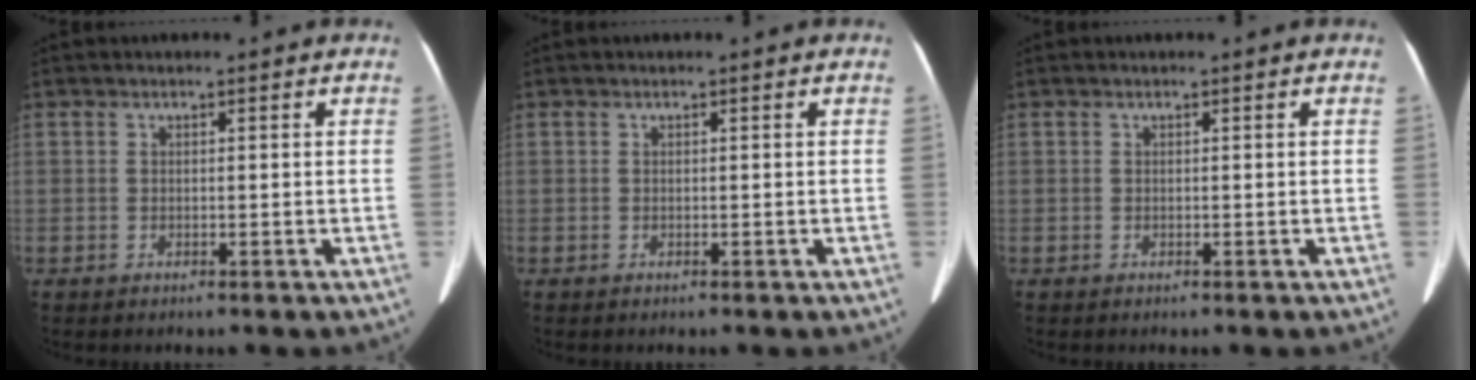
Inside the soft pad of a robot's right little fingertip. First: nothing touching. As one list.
[{"total": 0.0}, {"total": 0.0}]